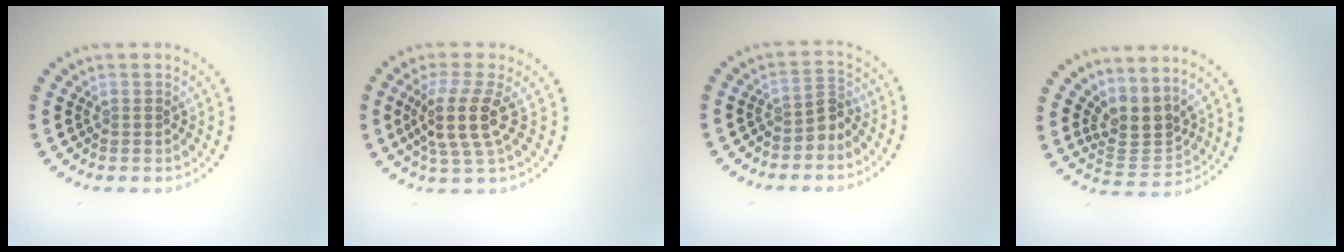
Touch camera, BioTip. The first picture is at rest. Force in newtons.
{"total": 4.0, "press": 3.1, "slide": 2.5}
{"total": 2.0, "press": 1.5, "slide": 1.3}
{"total": 3.2, "press": 2.5, "slide": 2.1}